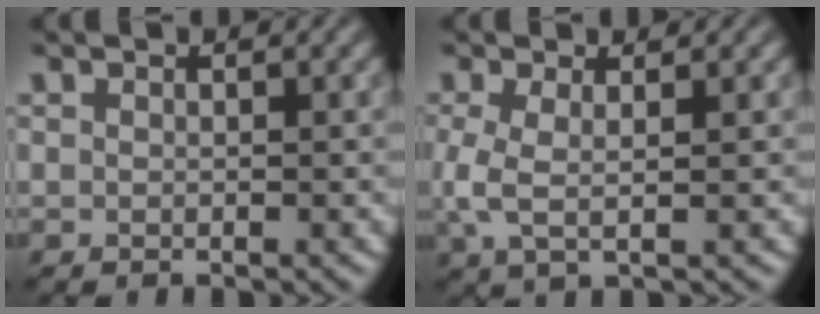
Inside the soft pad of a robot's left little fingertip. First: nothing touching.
{"total": 2.7, "force": [0.0, 0.9, 2.5], "torque": [-0.063, 0.003, -0.003]}